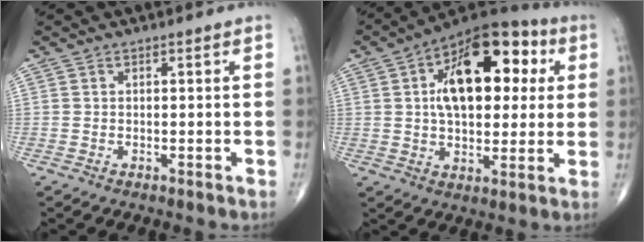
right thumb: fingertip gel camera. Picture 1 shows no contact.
{"total": 20.8, "force": [4.9, 11.3, 16.7], "torque": [-0.215, 0.014, 0.066]}